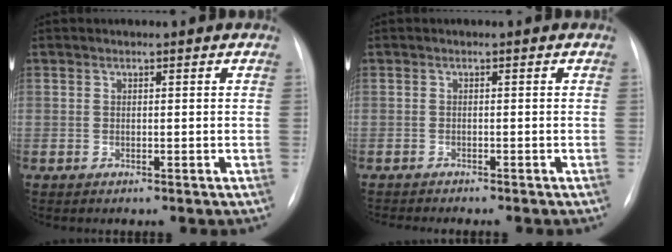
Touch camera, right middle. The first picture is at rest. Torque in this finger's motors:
{"motor_torque": [0.66, -0.73, 0.06, 0.01]}